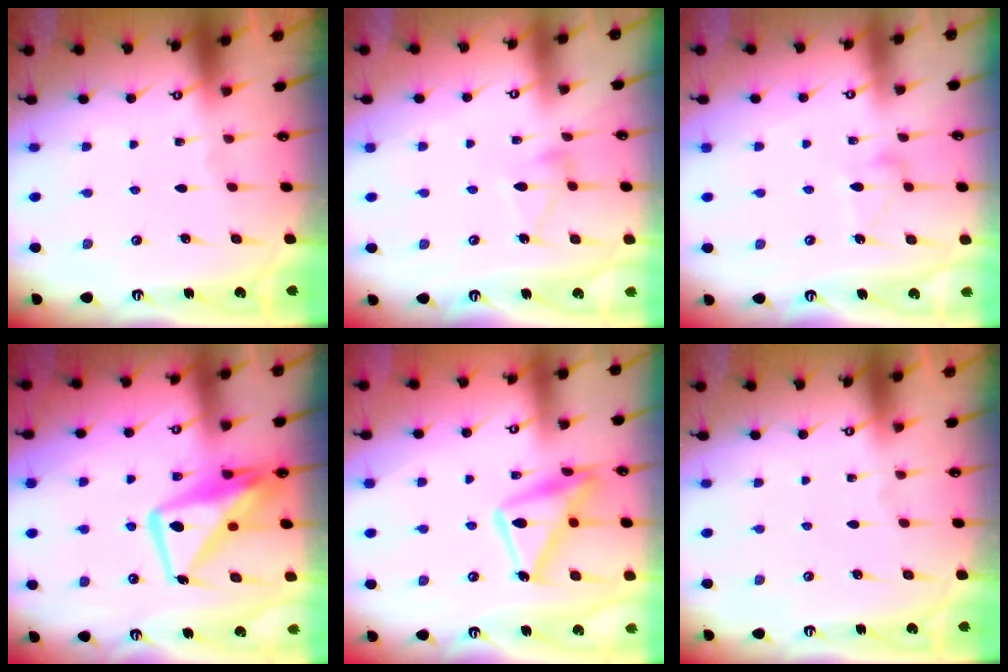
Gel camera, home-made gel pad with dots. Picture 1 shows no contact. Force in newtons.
{"total": 5.0, "press": 4.9, "slide": 0.1}
{"total": 8.4, "press": 8.4, "slide": 0.1}
{"total": 14.3, "press": 14.2, "slide": 1.1}
{"total": 15.5, "press": 15.5, "slide": 1.2}
{"total": 0.0}